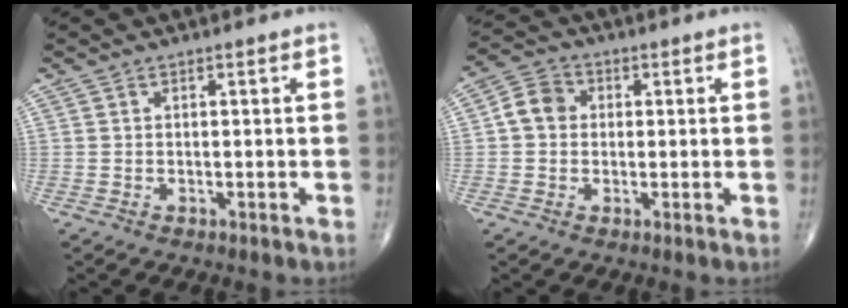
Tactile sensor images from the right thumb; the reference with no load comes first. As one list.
[{"total": 5.5, "force": [0.3, 4.7, 2.8], "torque": [-0.041, 0.014, -0.005]}]